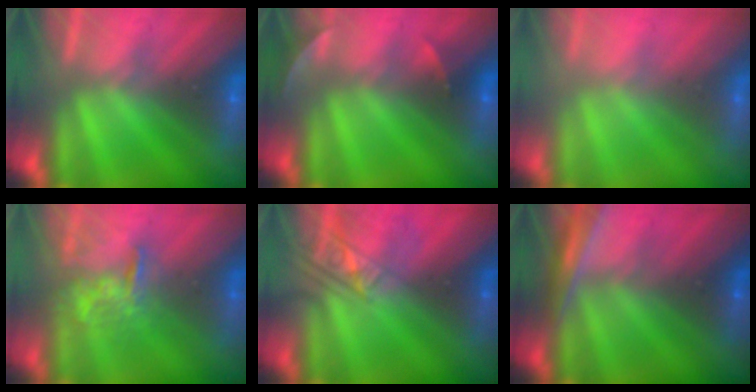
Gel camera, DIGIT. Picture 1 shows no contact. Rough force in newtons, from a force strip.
{"total": 1.9}
{"total": 2.3}
{"total": 4.2}
{"total": 2.3}
{"total": 2.9}